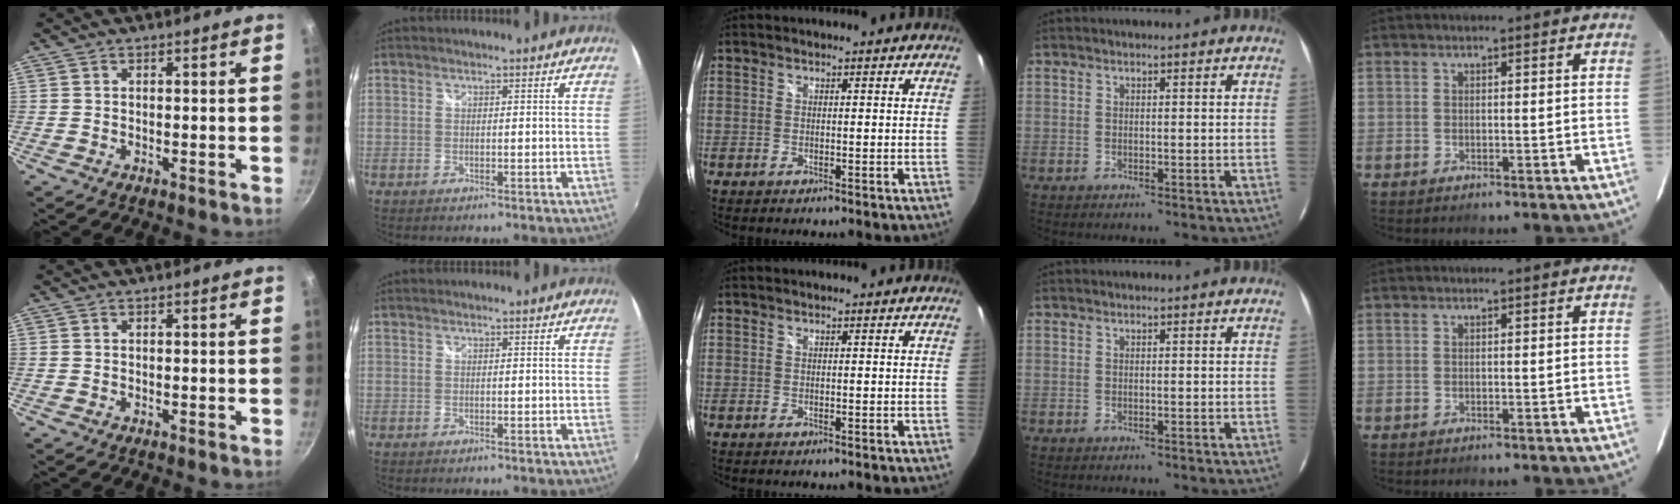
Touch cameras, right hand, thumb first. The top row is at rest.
{}